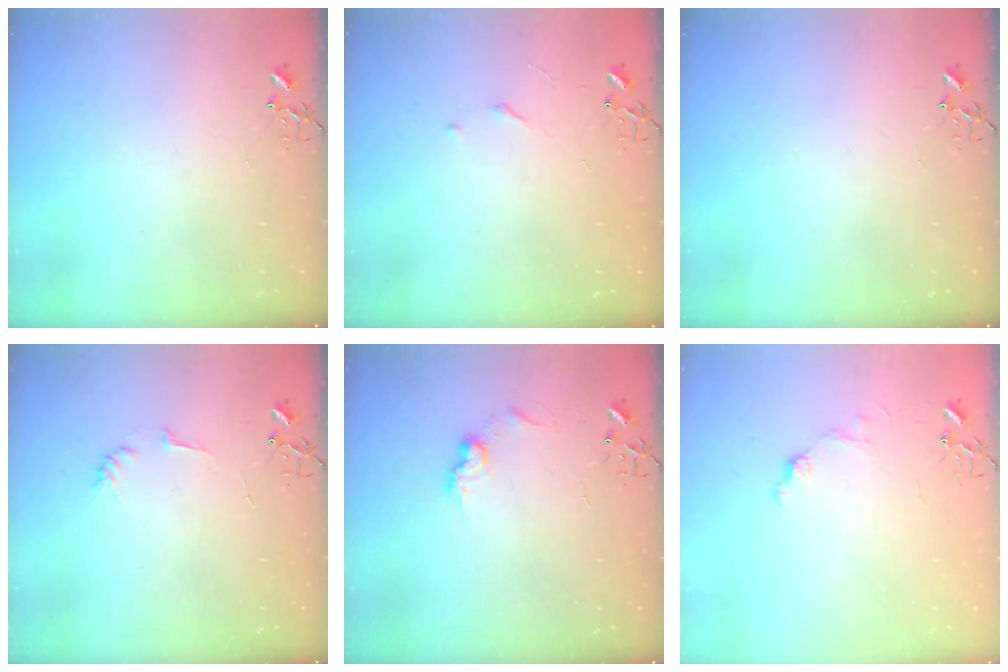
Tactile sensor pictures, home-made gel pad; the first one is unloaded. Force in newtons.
{"total": 2.7, "press": 2.7, "slide": 0.4}
{"total": 0.0}
{"total": 4.3, "press": 4.3, "slide": 0.5}
{"total": 7.5, "press": 7.5, "slide": 0.4}
{"total": 6.0, "press": 5.9, "slide": 0.7}